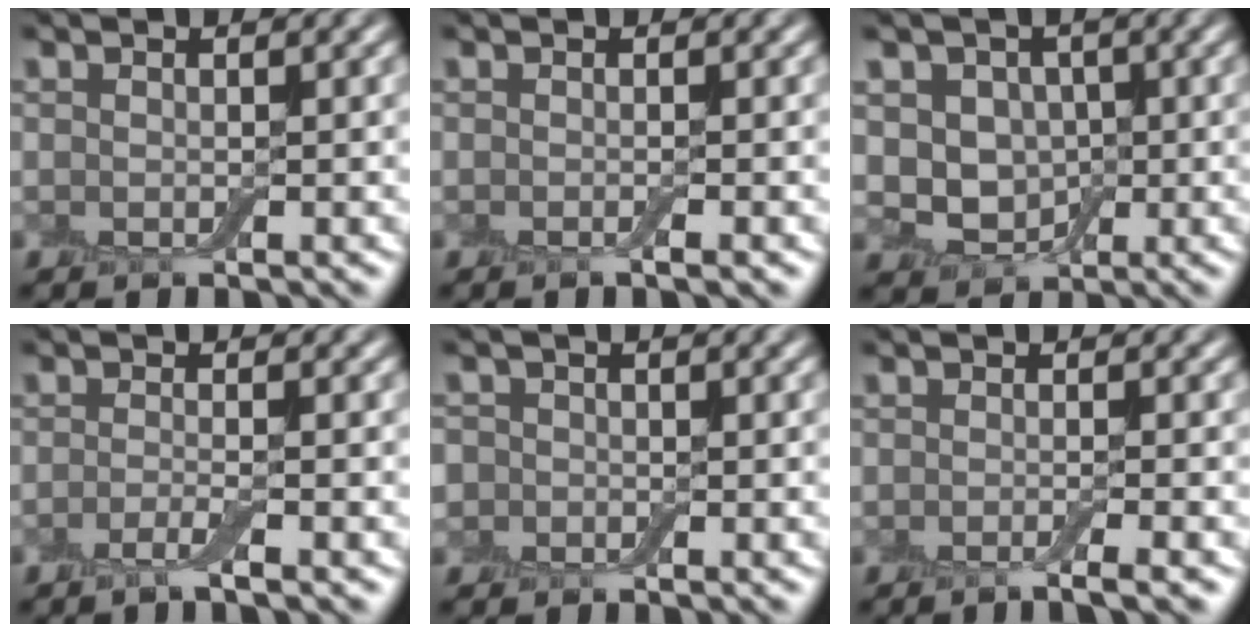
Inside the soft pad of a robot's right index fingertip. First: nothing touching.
{"total": 0.8, "force": [-0.4, 0.1, 0.7], "torque": [-0.009, -0.002, -0.008]}
{"total": 4.1, "force": [0.5, 3.5, 2.2], "torque": [-0.030, -0.005, -0.001]}
{"total": 1.7, "force": [-0.9, 0.3, 1.4], "torque": [-0.025, -0.003, -0.025]}
{"total": 1.9, "force": [-0.1, 1.9, 0.5], "torque": [0.008, 0.006, -0.021]}
{"total": 2.3, "force": [-1.3, 0.4, 1.8], "torque": [-0.016, 0.000, -0.027]}